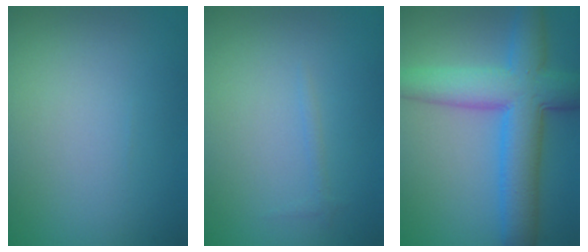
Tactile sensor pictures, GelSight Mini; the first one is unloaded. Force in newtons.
{"total": 0.5, "press": 0.5, "slide": 0.1}
{"total": 8.5, "press": 8.5, "slide": 0.3}